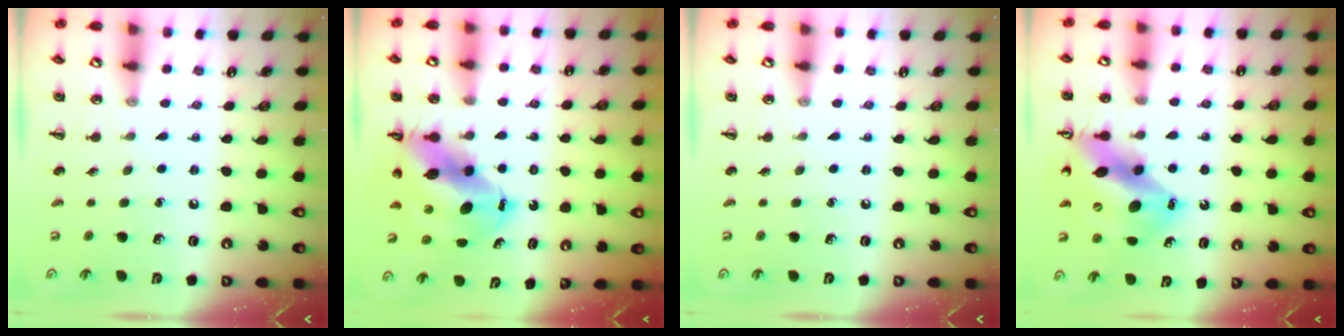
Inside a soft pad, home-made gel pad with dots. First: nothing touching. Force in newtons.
{"total": 13.2, "press": 12.6, "slide": 3.7}
{"total": 0.0}
{"total": 17.2, "press": 16.3, "slide": 5.5}